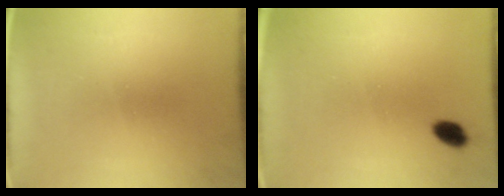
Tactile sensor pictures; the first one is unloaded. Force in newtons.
{"total": 2.9}